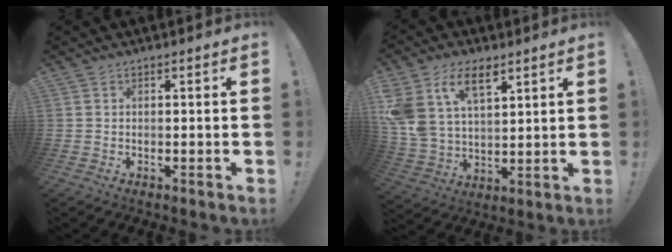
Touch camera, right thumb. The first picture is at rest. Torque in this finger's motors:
{"motor_torque": [1.45, 3.55, 0.88, -0.30, 0.17]}